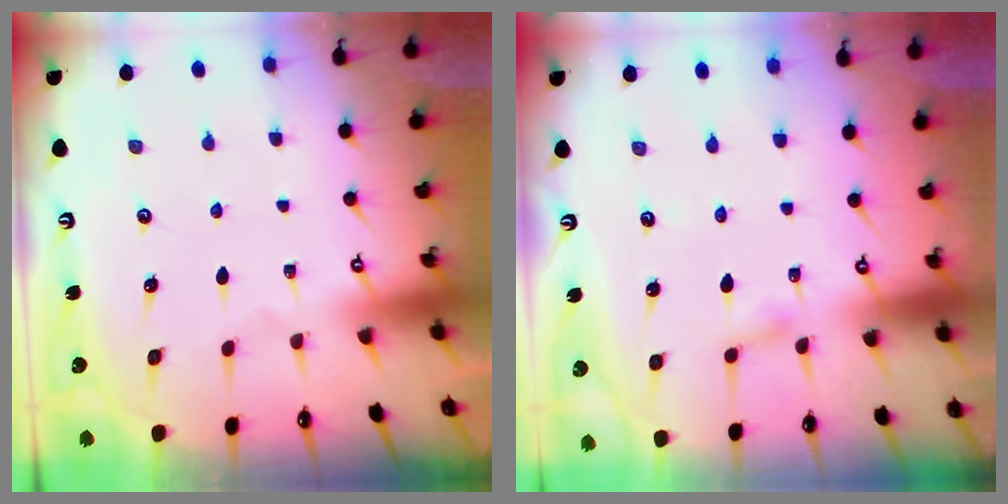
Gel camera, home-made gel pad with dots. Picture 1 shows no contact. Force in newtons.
{"total": 1.7, "press": 1.7, "slide": 0.2}